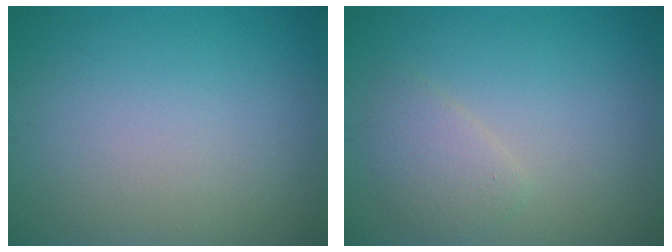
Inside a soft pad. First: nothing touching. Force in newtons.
{"total": 2.1, "press": 2.1, "slide": 0.1}